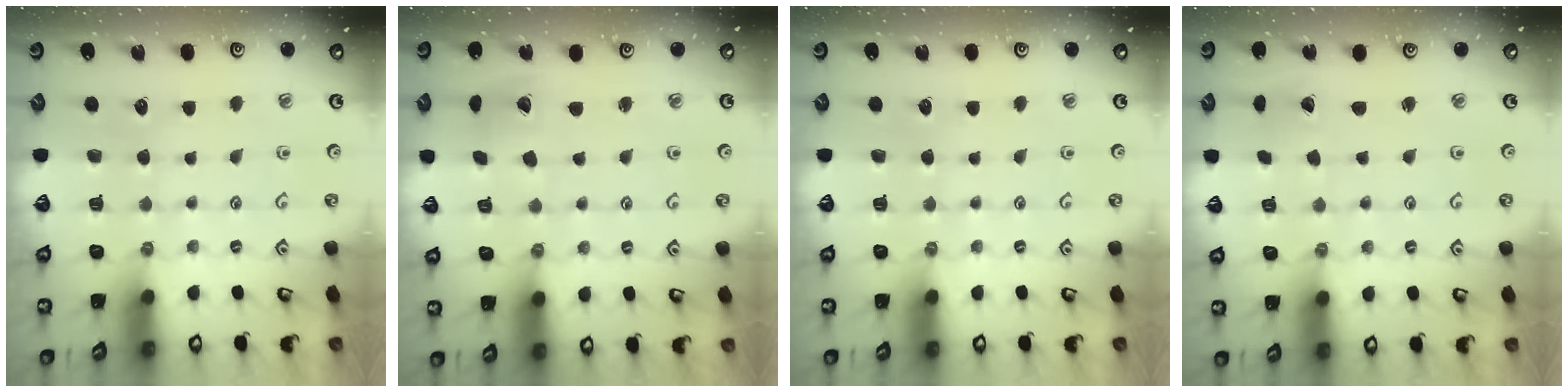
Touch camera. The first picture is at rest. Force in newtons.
{"total": 5.7, "press": 5.7, "slide": 0.6}
{"total": 0.0}
{"total": 1.8, "press": 1.7, "slide": 0.1}